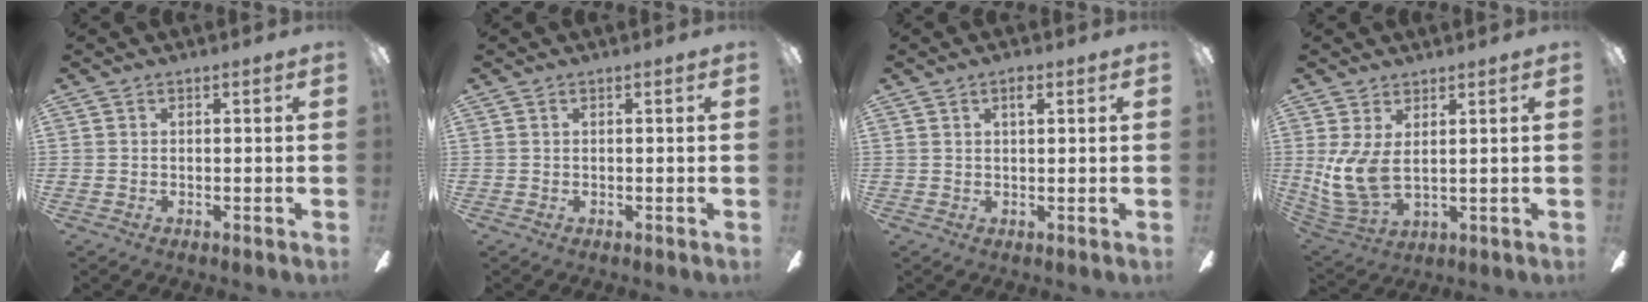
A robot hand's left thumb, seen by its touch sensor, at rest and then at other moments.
{"total": 0.0}
{"total": 2.0, "force": [1.1, 0.8, 1.5], "torque": [-0.018, -0.002, 0.015]}
{"total": 11.3, "force": [1.5, 5.5, 9.8], "torque": [-0.223, -0.026, 0.032]}